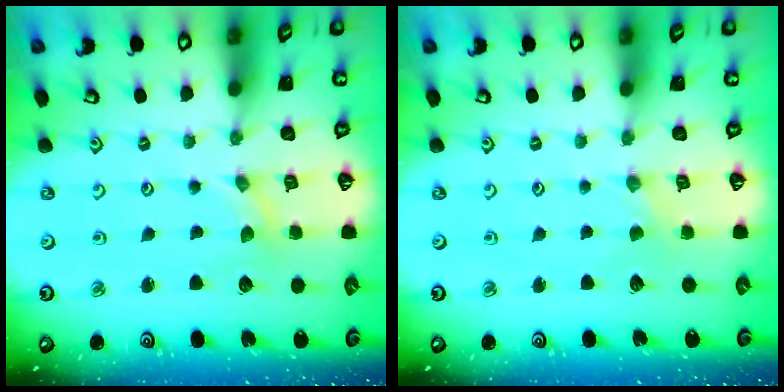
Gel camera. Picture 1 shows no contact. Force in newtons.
{"total": 0.0}